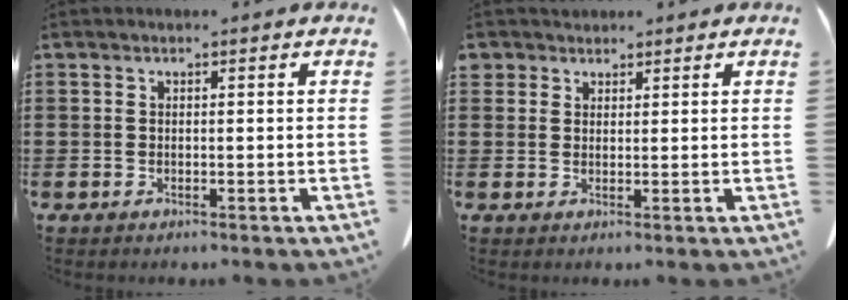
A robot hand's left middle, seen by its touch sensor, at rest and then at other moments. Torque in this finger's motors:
{"motor_torque": [0.00, 0.00, 0.00, 0.00]}